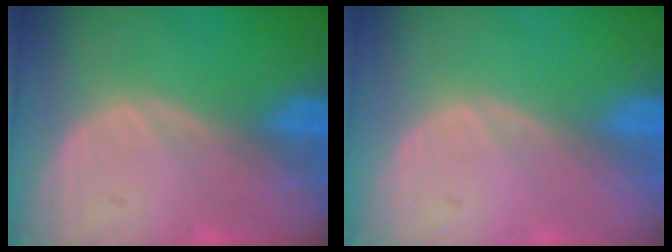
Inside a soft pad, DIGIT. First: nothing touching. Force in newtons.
{"total": 0.0}